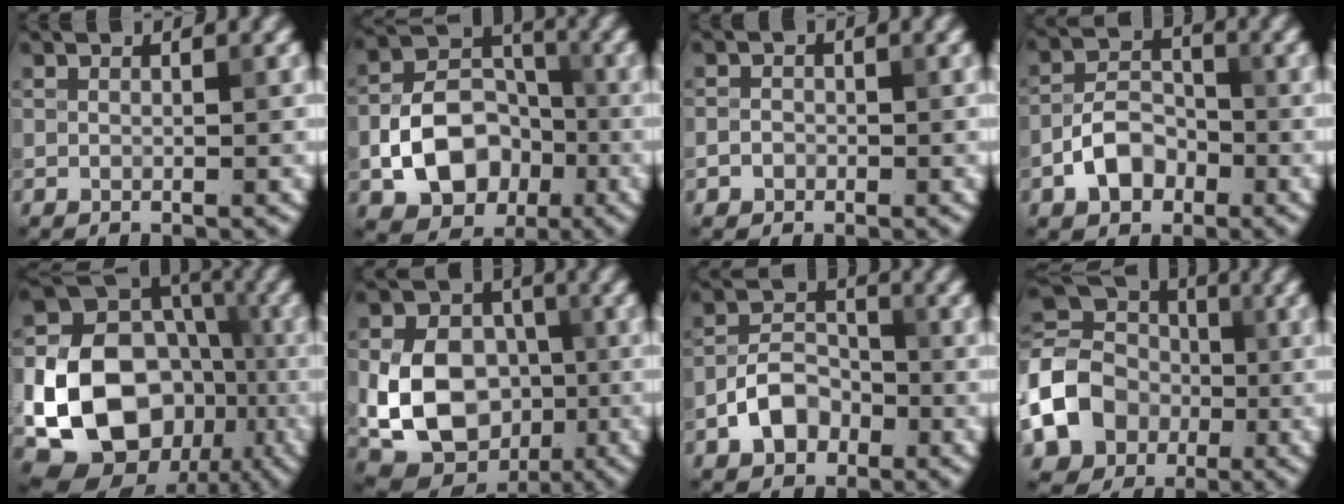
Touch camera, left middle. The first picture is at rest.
{"total": 8.2, "force": [-2.5, 6.1, 4.9], "torque": [-0.081, -0.003, -0.045]}
{"total": 1.2, "force": [-0.5, 1.1, 0.3], "torque": [0.007, -0.001, -0.011]}
{"total": 4.1, "force": [-1.9, 2.8, 2.4], "torque": [-0.039, 0.008, -0.039]}
{"total": 15.9, "force": [-4.1, 12.5, 8.8], "torque": [-0.153, -0.024, -0.084]}
{"total": 10.8, "force": [-1.8, 8.5, 6.4], "torque": [-0.107, -0.010, -0.041]}
{"total": 4.2, "force": [-2.0, 2.9, 2.3], "torque": [-0.040, 0.006, -0.040]}
{"total": 10.4, "force": [-2.4, 8.5, 5.4], "torque": [-0.116, -0.010, -0.056]}